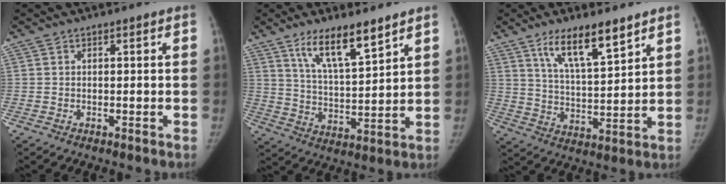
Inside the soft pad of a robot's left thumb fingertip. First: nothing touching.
{"total": 11.2, "force": [7.6, 2.8, 7.7], "torque": [-0.120, -0.048, 0.146]}
{"total": 11.4, "force": [7.6, 2.9, 8.0], "torque": [-0.122, -0.045, 0.141]}